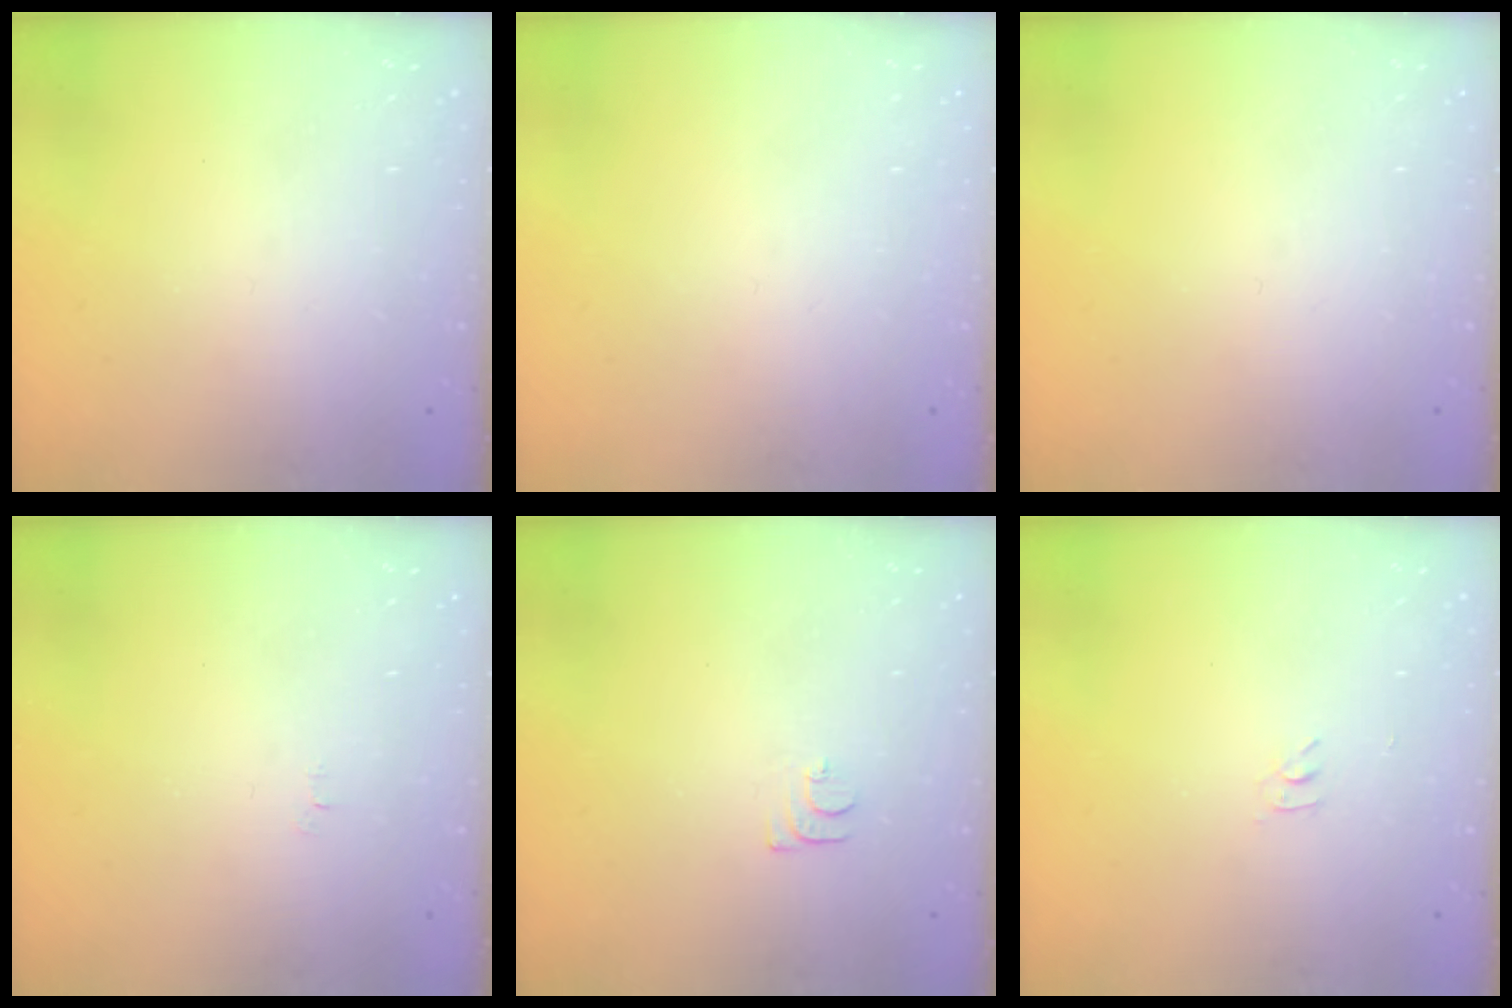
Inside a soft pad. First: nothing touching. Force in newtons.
{"total": 1.8, "press": 1.7, "slide": 0.1}
{"total": 0.0}
{"total": 2.5, "press": 2.5, "slide": 0.3}
{"total": 5.2, "press": 5.1, "slide": 0.6}
{"total": 2.8, "press": 2.8, "slide": 0.4}